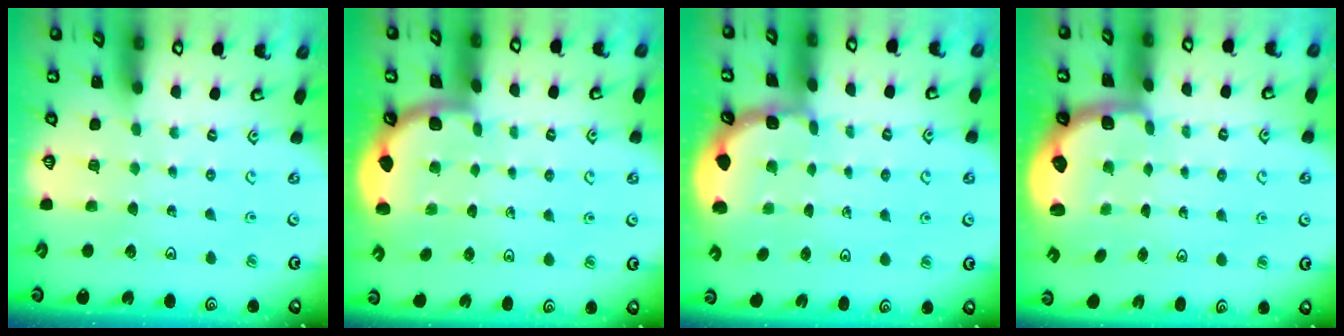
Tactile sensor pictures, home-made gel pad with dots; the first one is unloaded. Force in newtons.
{"total": 1.9, "press": 1.9, "slide": 0.0}
{"total": 2.0, "press": 2.0, "slide": 0.3}
{"total": 2.9, "press": 1.8, "slide": 2.2}